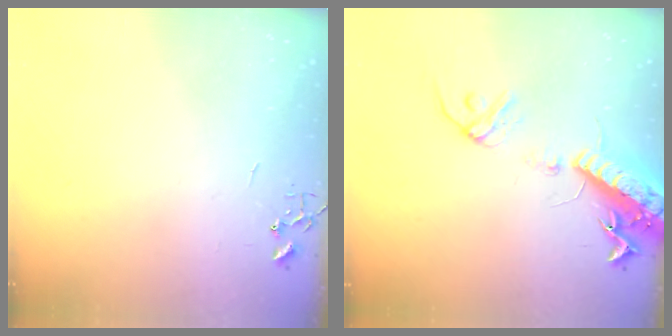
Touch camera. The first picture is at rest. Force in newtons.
{"total": 16.6, "press": 16.1, "slide": 4.0}